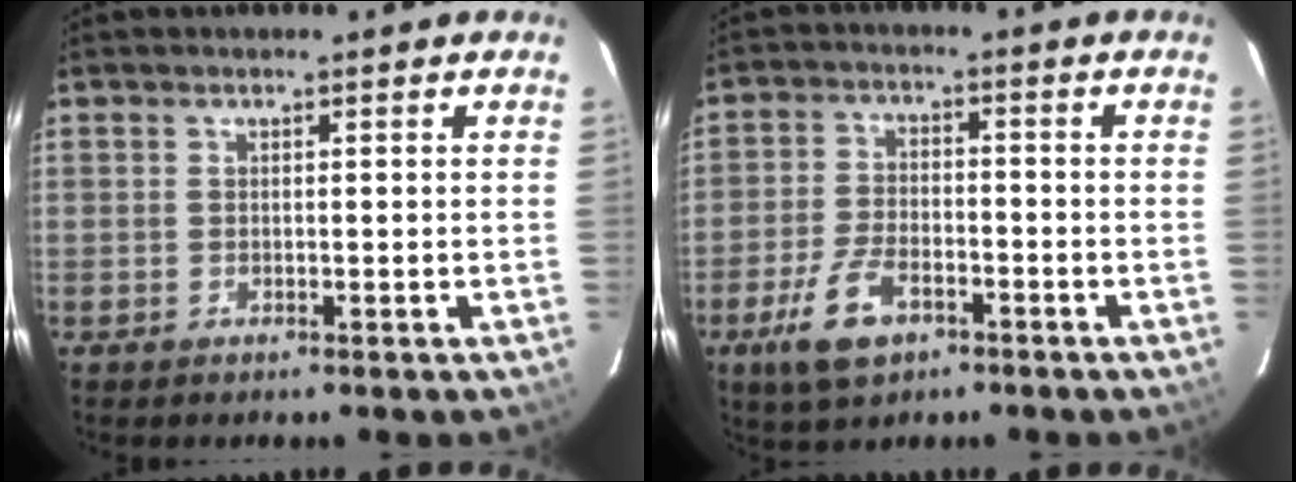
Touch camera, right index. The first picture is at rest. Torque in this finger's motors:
{"motor_torque": [0.62, -0.49, 0.49, 0.13]}